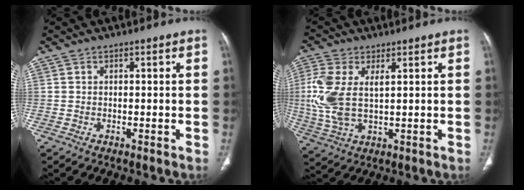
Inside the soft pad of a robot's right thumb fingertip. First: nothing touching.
{"total": 10.7, "force": [1.8, 5.4, 9.0], "torque": [-0.226, 0.000, 0.043]}